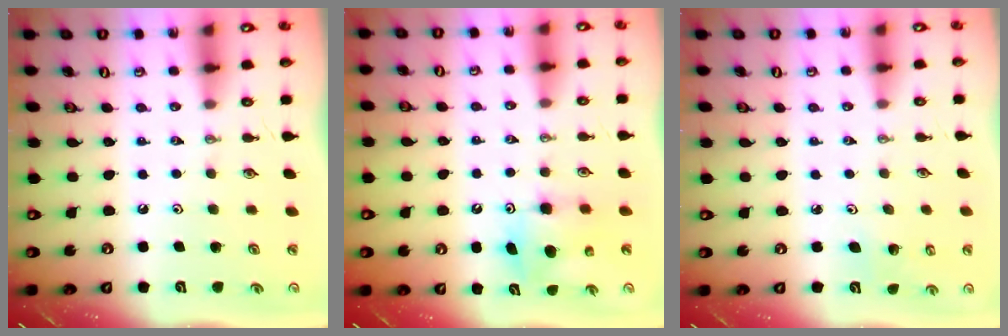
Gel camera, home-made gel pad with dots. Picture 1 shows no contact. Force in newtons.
{"total": 7.2, "press": 7.2, "slide": 0.4}
{"total": 2.9, "press": 2.8, "slide": 0.3}